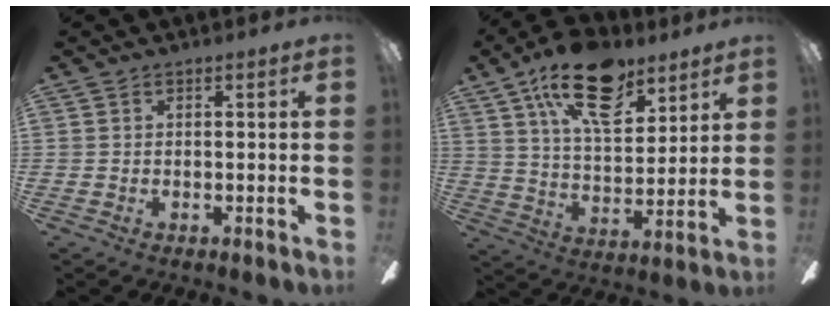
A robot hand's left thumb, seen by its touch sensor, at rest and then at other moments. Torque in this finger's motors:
{"motor_torque": [0.44, 0.53, 1.63, -1.14, 0.30]}